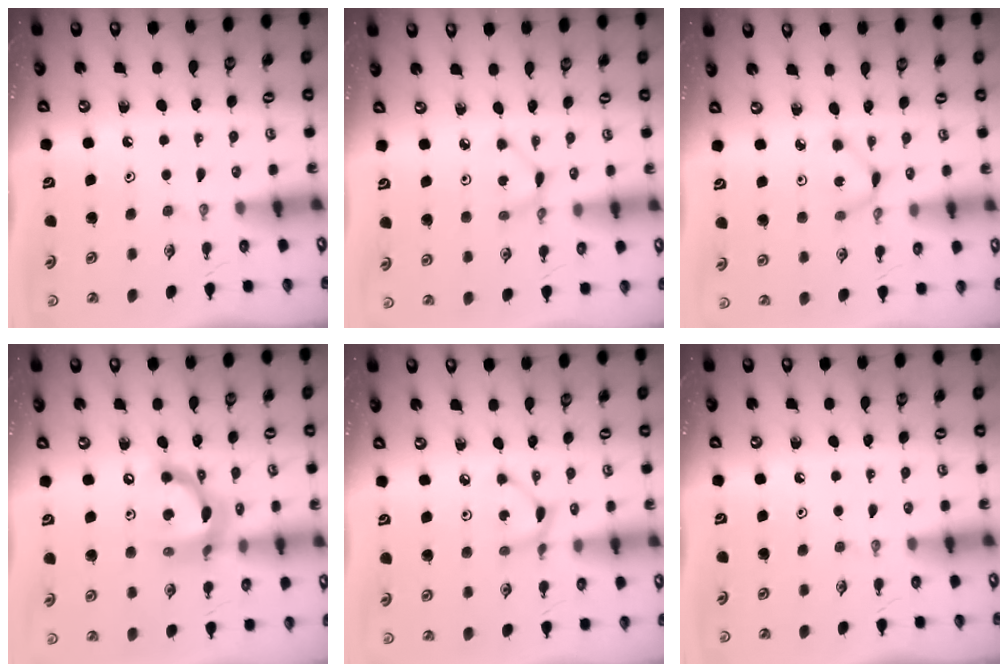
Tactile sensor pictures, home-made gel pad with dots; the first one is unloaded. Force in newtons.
{"total": 2.8, "press": 2.8, "slide": 0.1}
{"total": 2.0, "press": 2.0, "slide": 0.1}
{"total": 13.9, "press": 13.9, "slide": 0.7}
{"total": 4.3, "press": 4.3, "slide": 0.2}
{"total": 0.0}